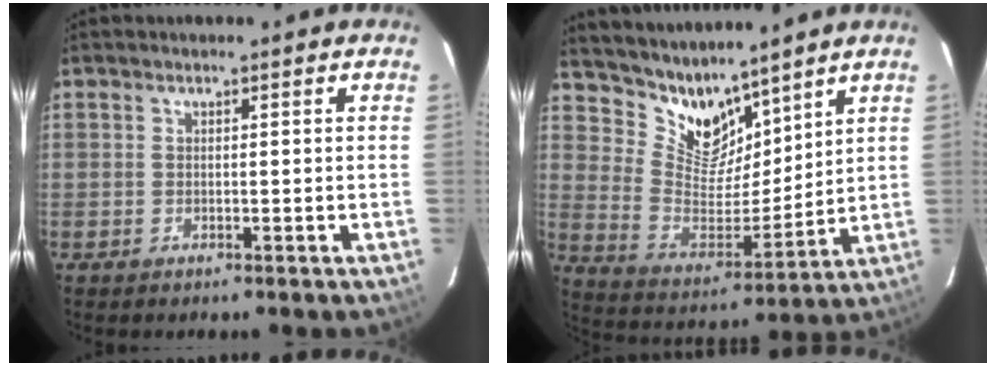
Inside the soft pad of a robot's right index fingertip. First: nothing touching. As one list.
[{"total": 12.5, "force": [10.6, 5.4, 3.9], "torque": [-0.080, -0.006, 0.209]}]